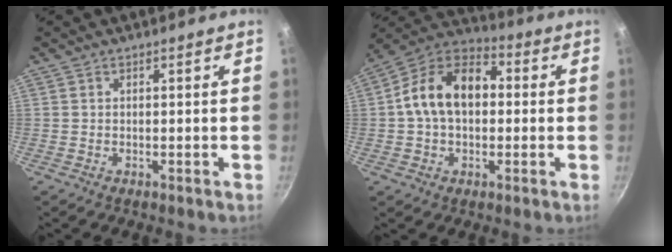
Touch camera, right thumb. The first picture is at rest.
{"total": 15.0, "force": [0.8, 10.1, 11.0], "torque": [-0.153, 0.037, -0.008]}